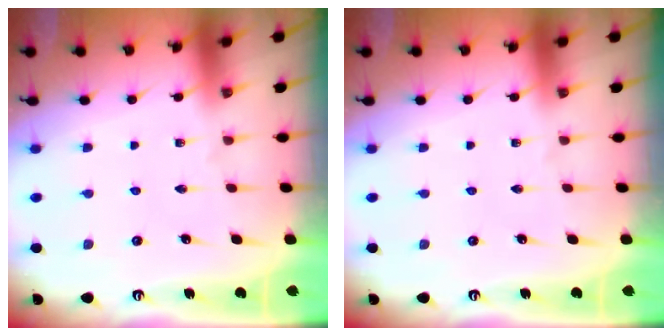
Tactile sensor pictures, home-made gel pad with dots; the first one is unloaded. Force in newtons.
{"total": 0.0}